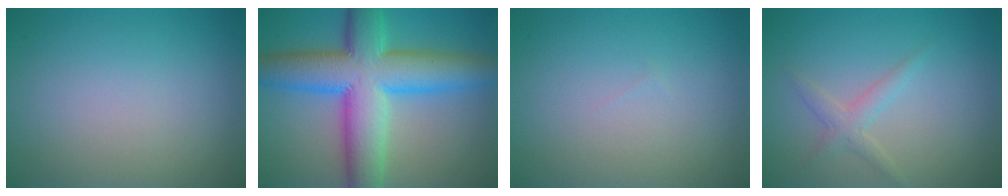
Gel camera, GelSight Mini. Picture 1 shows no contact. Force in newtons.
{"total": 11.8, "press": 11.8, "slide": 0.1}
{"total": 0.0}
{"total": 1.7, "press": 1.7, "slide": 0.1}